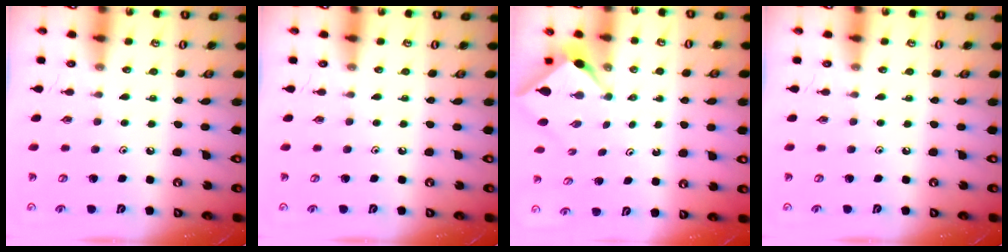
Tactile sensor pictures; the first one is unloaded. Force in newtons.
{"total": 0.0}
{"total": 2.2, "press": 2.2, "slide": 0.3}
{"total": 0.0}